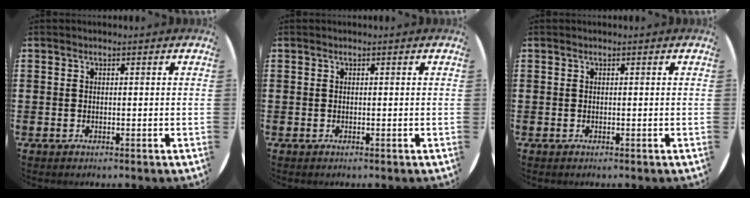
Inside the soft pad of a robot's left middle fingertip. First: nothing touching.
{"total": 0.0}
{"total": 0.0}